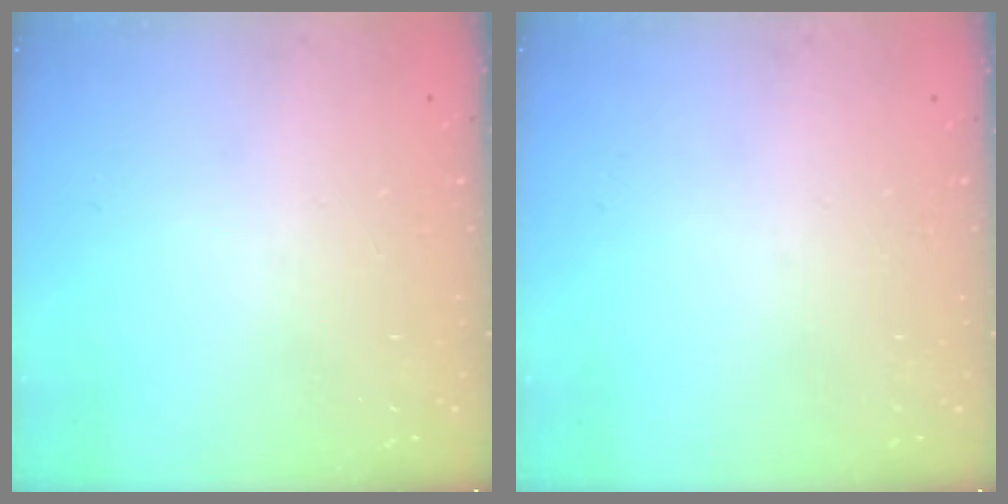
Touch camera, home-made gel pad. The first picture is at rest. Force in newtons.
{"total": 0.0}